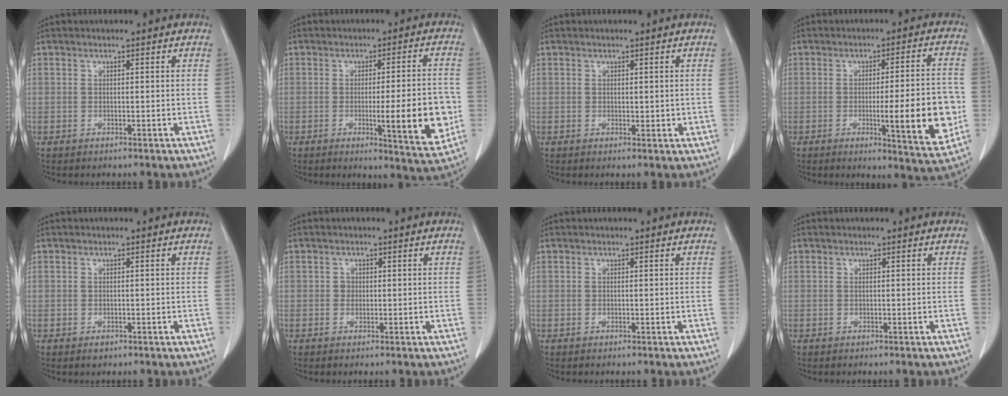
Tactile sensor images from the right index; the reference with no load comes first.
{"total": 11.4, "force": [-2.2, 1.2, 11.1], "torque": [-0.144, -0.009, -0.024]}
{"total": 1.3, "force": [0.2, 0.7, 1.1], "torque": [-0.014, -0.006, 0.006]}
{"total": 12.7, "force": [-2.4, 1.5, 12.4], "torque": [-0.162, -0.004, -0.026]}
{"total": 0.7, "force": [-0.4, 0.5, 0.2], "torque": [-0.003, 0.002, -0.003]}
{"total": 0.9, "force": [0.0, 0.8, 0.3], "torque": [0.000, 0.003, 0.001]}
{"total": 0.0}
{"total": 0.0}